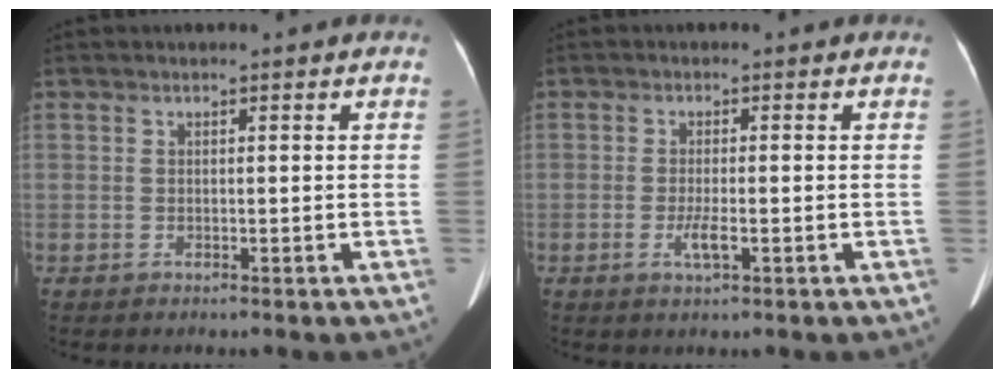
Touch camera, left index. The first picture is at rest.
{"total": 2.4, "force": [-0.8, 0.4, 2.2], "torque": [-0.044, -0.003, -0.016]}